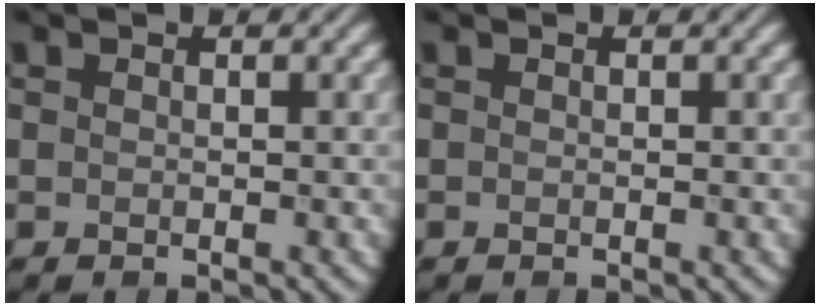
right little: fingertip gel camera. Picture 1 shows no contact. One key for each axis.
{"total": 0.0}